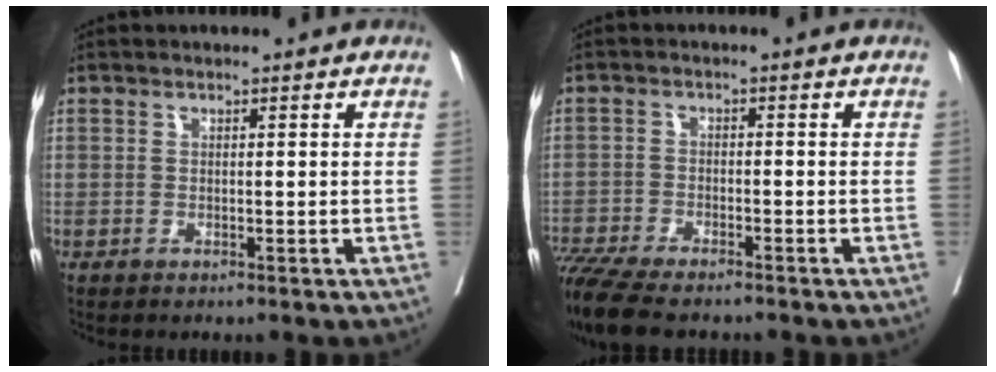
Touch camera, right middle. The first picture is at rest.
{"total": 11.1, "force": [-9.5, 2.0, 5.4], "torque": [-0.102, -0.017, -0.156]}